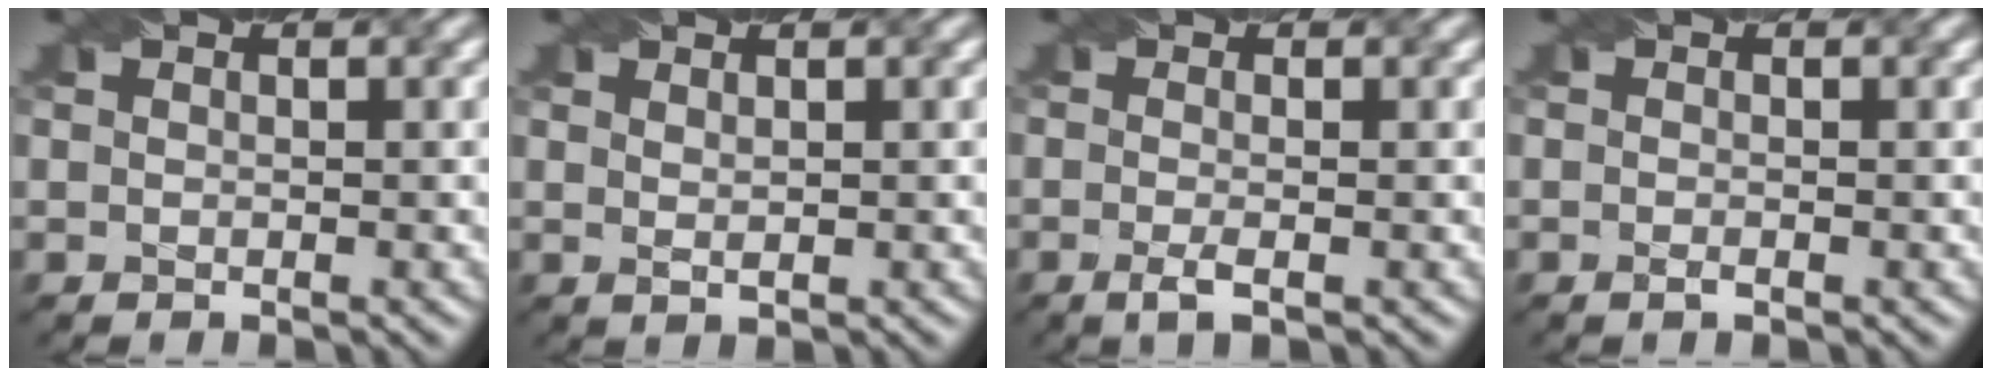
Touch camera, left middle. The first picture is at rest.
{"total": 1.2, "force": [0.8, 0.4, 0.8], "torque": [-0.011, -0.002, 0.015]}
{"total": 1.8, "force": [-0.8, 0.2, 1.7], "torque": [-0.037, -0.001, -0.018]}
{"total": 0.7, "force": [-0.4, 0.1, 0.6], "torque": [-0.010, 0.001, -0.010]}